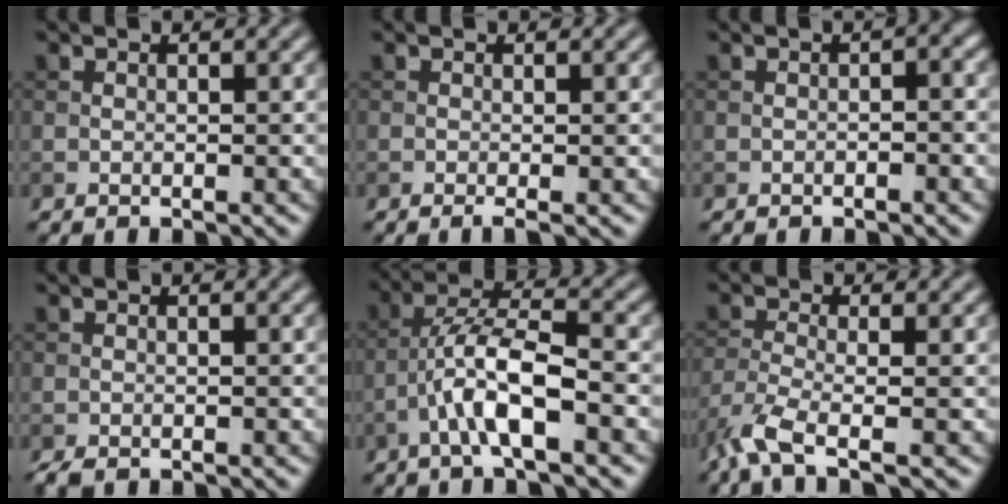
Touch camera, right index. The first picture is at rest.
{"total": 1.0, "force": [-0.4, 0.1, 0.9], "torque": [-0.016, -0.008, -0.009]}
{"total": 1.3, "force": [-0.4, 0.4, 1.2], "torque": [-0.018, 0.003, -0.007]}
{"total": 1.1, "force": [-1.0, 0.3, 0.5], "torque": [-0.009, -0.004, -0.017]}
{"total": 6.2, "force": [-2.6, 1.5, 5.4], "torque": [-0.107, 0.014, -0.050]}
{"total": 4.8, "force": [-3.2, 1.1, 3.4], "torque": [-0.082, -0.014, -0.076]}